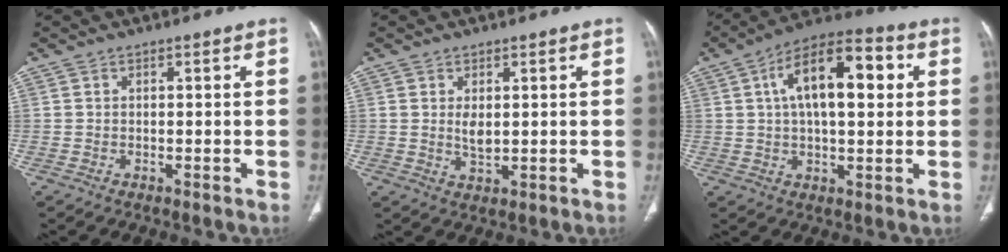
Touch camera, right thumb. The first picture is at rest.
{"total": 3.0, "force": [0.6, 1.4, 2.5], "torque": [-0.043, -0.010, 0.017]}
{"total": 16.2, "force": [3.9, 7.4, 13.9], "torque": [-0.208, 0.022, 0.056]}